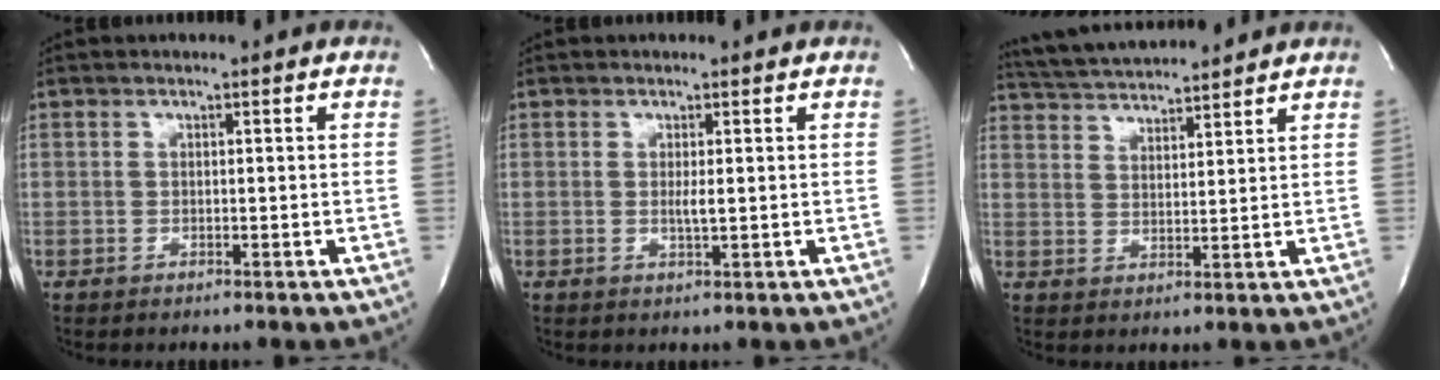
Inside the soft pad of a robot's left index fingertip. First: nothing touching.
{"total": 1.3, "force": [-0.2, 0.0, 1.3], "torque": [-0.031, -0.006, -0.002]}
{"total": 10.2, "force": [9.7, 0.6, 3.0], "torque": [-0.066, 0.022, 0.159]}